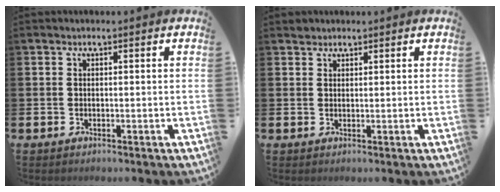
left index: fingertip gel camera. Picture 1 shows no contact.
{"total": 1.4, "force": [1.3, 0.5, -0.2], "torque": [0.010, 0.000, 0.023]}